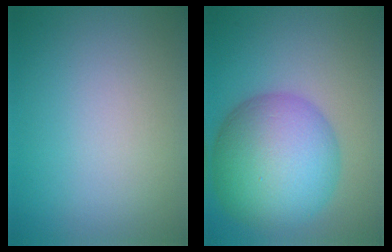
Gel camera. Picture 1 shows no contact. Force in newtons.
{"total": 11.1, "press": 11.1, "slide": 0.3}